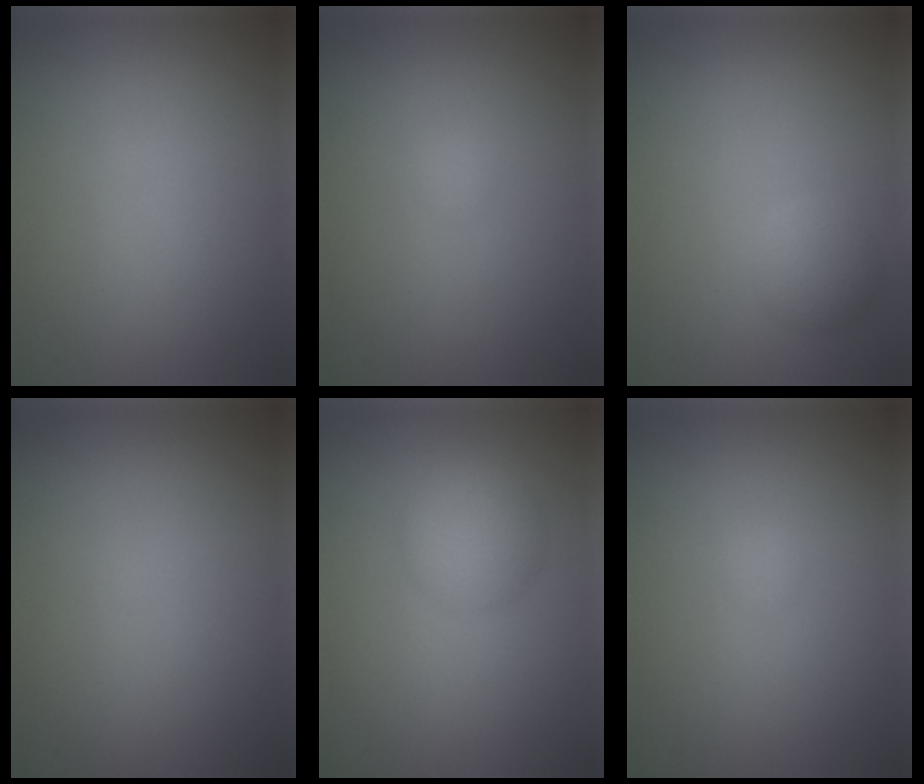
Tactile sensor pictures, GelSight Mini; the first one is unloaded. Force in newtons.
{"total": 0.6, "press": 0.6, "slide": 0.0}
{"total": 2.2, "press": 2.2, "slide": 0.1}
{"total": 0.0}
{"total": 3.5, "press": 3.5, "slide": 0.1}
{"total": 0.6, "press": 0.6, "slide": 0.0}